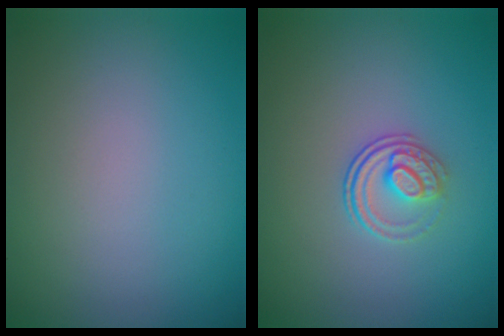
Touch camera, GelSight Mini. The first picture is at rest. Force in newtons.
{"total": 2.3, "press": 1.7, "slide": 1.5}